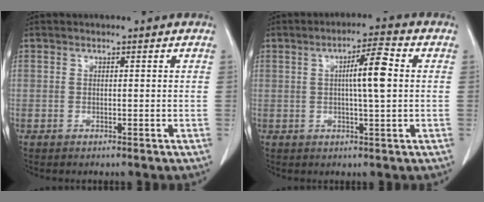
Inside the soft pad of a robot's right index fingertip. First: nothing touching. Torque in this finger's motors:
{"motor_torque": [1.06, 0.25, 0.48, 0.11]}